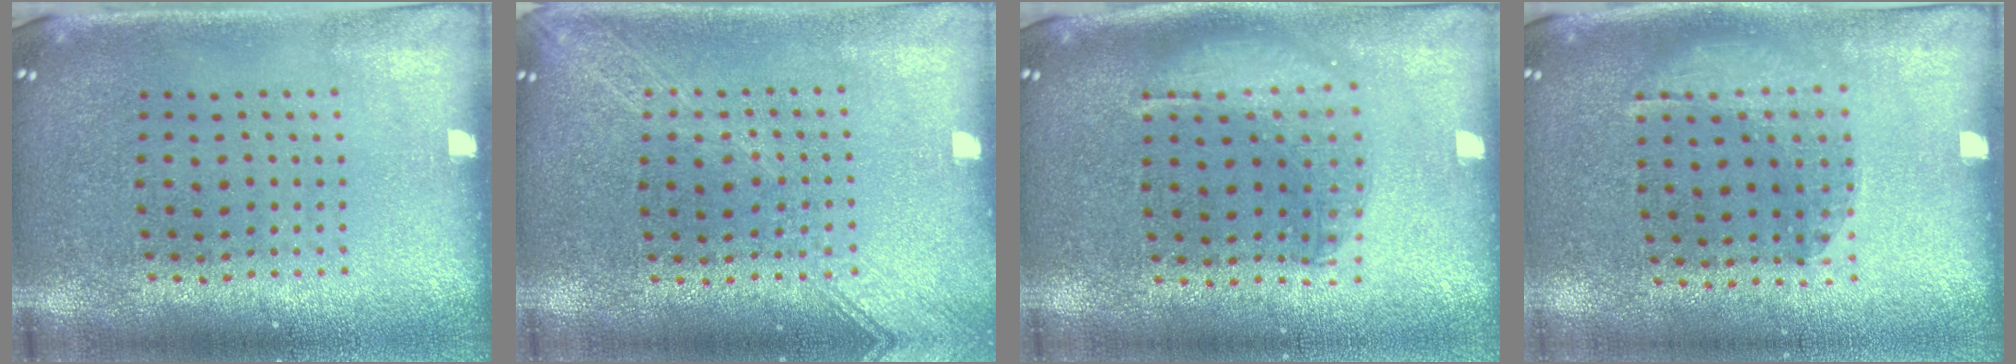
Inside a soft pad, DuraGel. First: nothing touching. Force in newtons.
{"total": 1.7, "press": 1.7, "slide": 0.2}
{"total": 1.3, "press": 1.3, "slide": 0.4}
{"total": 1.2, "press": 0.9, "slide": 0.9}